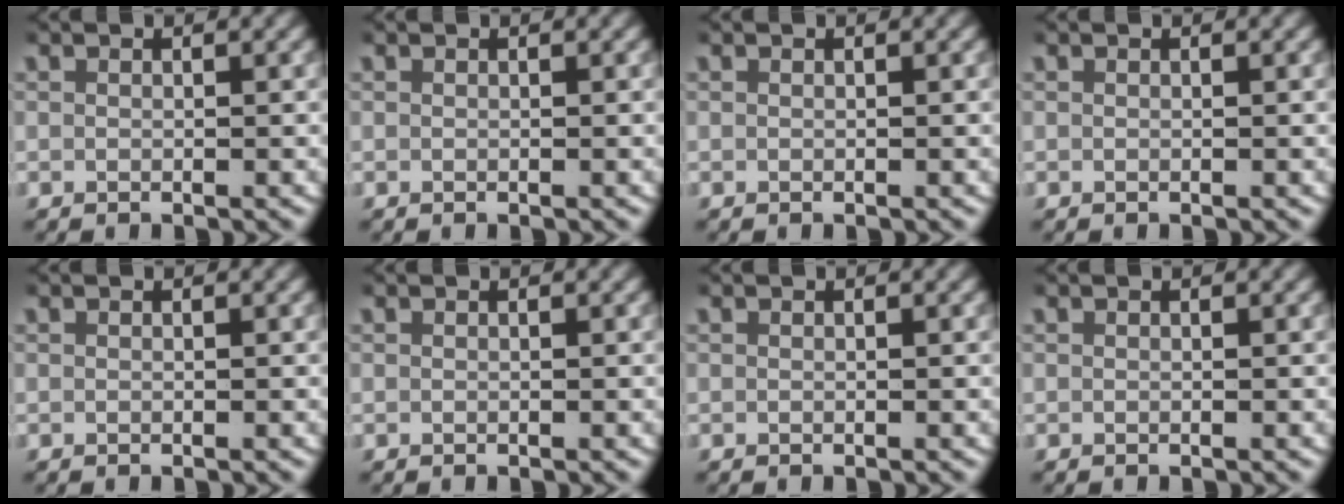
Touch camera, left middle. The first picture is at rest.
{"total": 0.0}
{"total": 0.0}
{"total": 0.0}
{"total": 0.0}
{"total": 0.0}
{"total": 0.0}
{"total": 0.0}